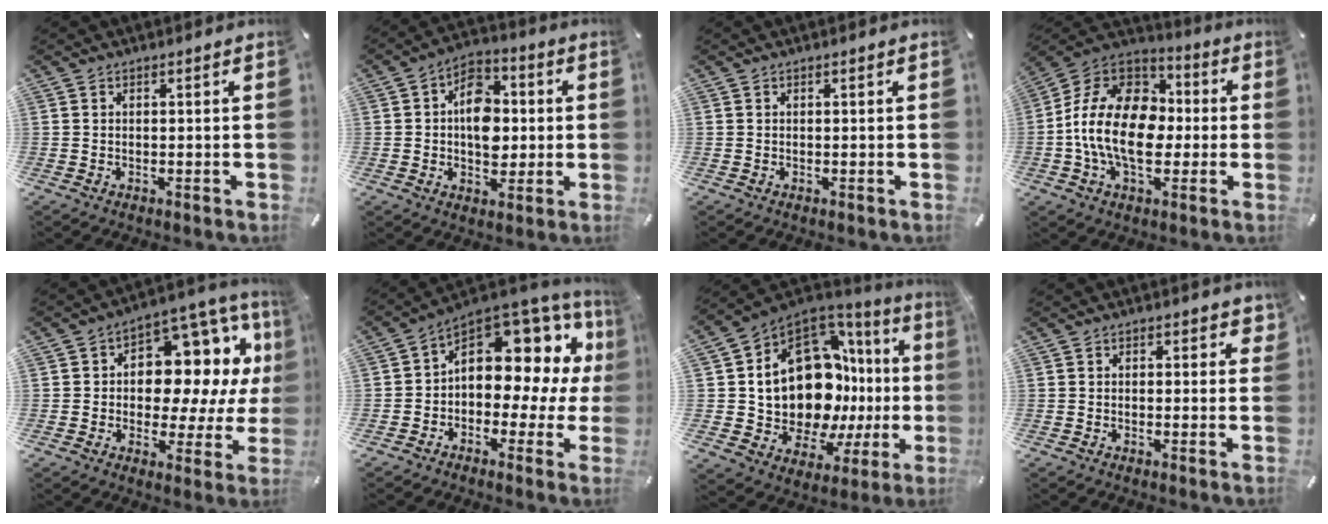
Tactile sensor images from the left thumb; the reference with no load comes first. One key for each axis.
{"total": 10.9, "fx": -0.1, "fy": 8.1, "fz": 7.4, "tx": -0.097, "ty": 0.014, "tz": 0.002}
{"total": 0.0}
{"total": 18.2, "fx": -3.6, "fy": 12.5, "fz": 12.8, "tx": -0.271, "ty": 0.022, "tz": -0.064}
{"total": 13.9, "fx": 3.8, "fy": 9.8, "fz": 9.1, "tx": -0.107, "ty": -0.048, "tz": 0.069}
{"total": 11.1, "fx": 5.0, "fy": 7.4, "fz": 6.6, "tx": -0.085, "ty": -0.066, "tz": 0.083}
{"total": 19.2, "fx": 2.0, "fy": 13.0, "fz": 14.0, "tx": -0.249, "ty": -0.065, "tz": 0.055}
{"total": 1.8, "fx": 0.4, "fy": 1.2, "fz": 1.2, "tx": -0.001, "ty": -0.003, "tz": -0.001}